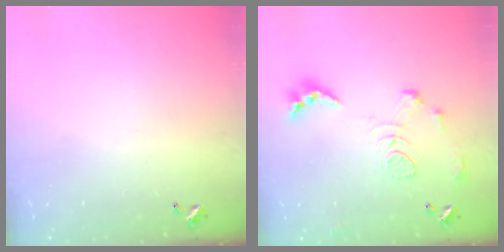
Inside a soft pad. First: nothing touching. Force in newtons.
{"total": 11.4, "press": 11.3, "slide": 1.0}